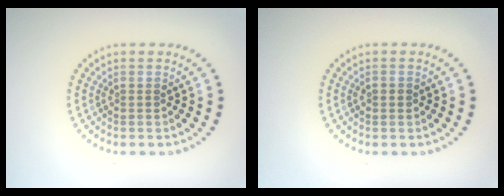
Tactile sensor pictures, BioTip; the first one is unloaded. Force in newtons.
{"total": 1.1, "press": 1.1, "slide": 0.1}